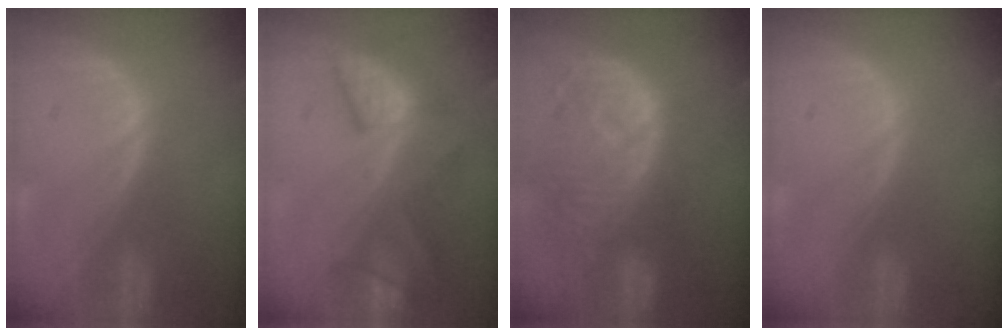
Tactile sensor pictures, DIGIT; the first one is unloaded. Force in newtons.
{"total": 7.6, "press": 7.5, "slide": 1.2}
{"total": 11.3, "press": 9.9, "slide": 5.4}
{"total": 0.0}